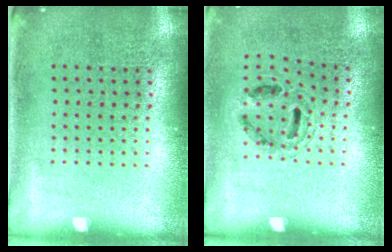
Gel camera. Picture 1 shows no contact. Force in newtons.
{"total": 0.9, "press": 0.8, "slide": 0.2}